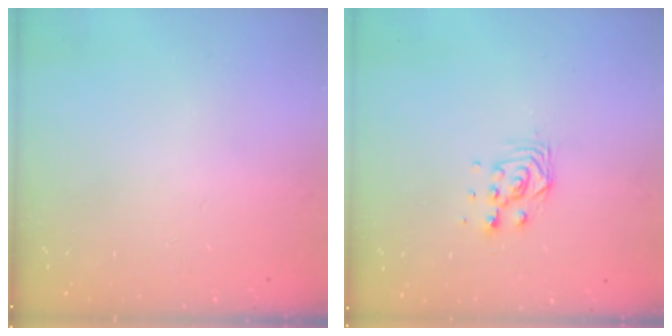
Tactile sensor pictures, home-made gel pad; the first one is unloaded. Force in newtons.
{"total": 5.5, "press": 5.4, "slide": 0.7}